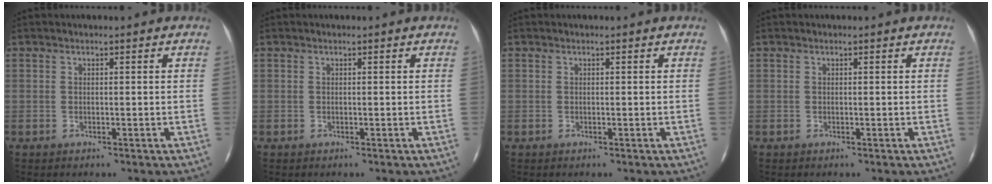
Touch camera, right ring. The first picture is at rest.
{"total": 0.0}
{"total": 0.0}
{"total": 0.0}